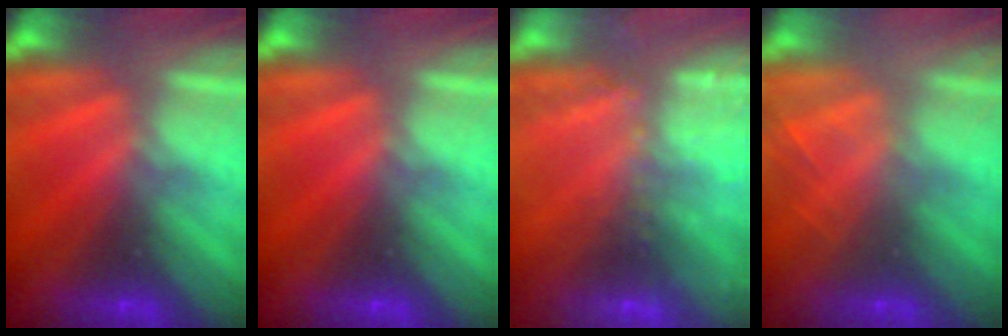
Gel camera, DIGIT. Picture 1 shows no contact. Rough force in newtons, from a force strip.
{"total": 0.0}
{"total": 5.7}
{"total": 2.0}